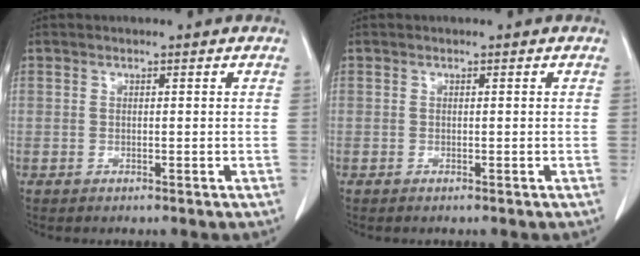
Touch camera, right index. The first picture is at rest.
{"total": 0.0}